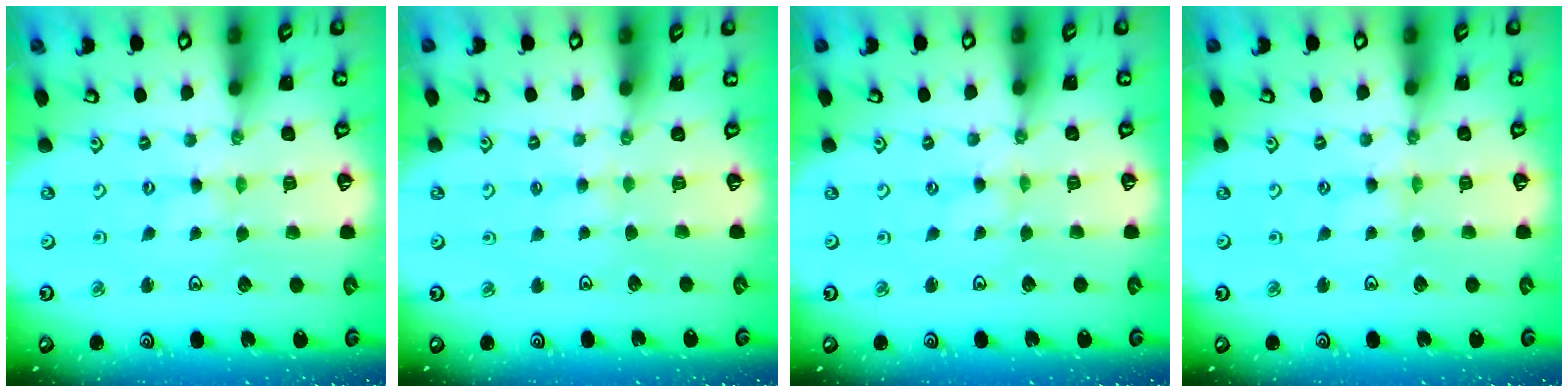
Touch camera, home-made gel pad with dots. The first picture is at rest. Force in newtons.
{"total": 1.9, "press": 1.9, "slide": 0.3}
{"total": 0.0}
{"total": 1.9, "press": 1.8, "slide": 0.3}